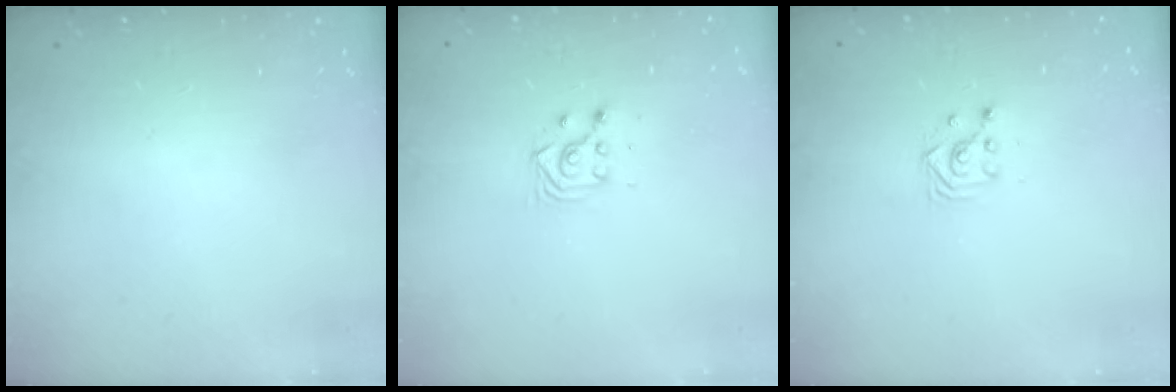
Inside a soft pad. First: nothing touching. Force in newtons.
{"total": 3.5, "press": 3.4, "slide": 0.9}
{"total": 3.0, "press": 3.0, "slide": 0.1}